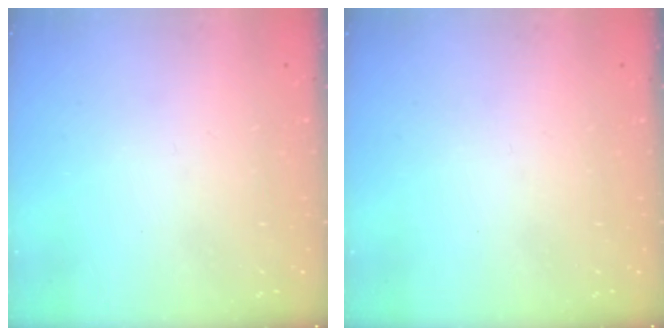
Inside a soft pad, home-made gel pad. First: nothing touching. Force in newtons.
{"total": 0.0}